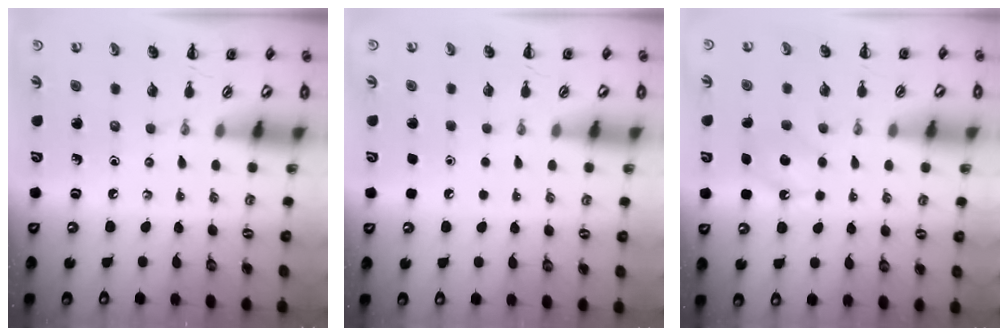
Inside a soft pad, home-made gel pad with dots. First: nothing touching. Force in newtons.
{"total": 1.7, "press": 1.6, "slide": 0.1}
{"total": 7.2, "press": 7.0, "slide": 1.9}